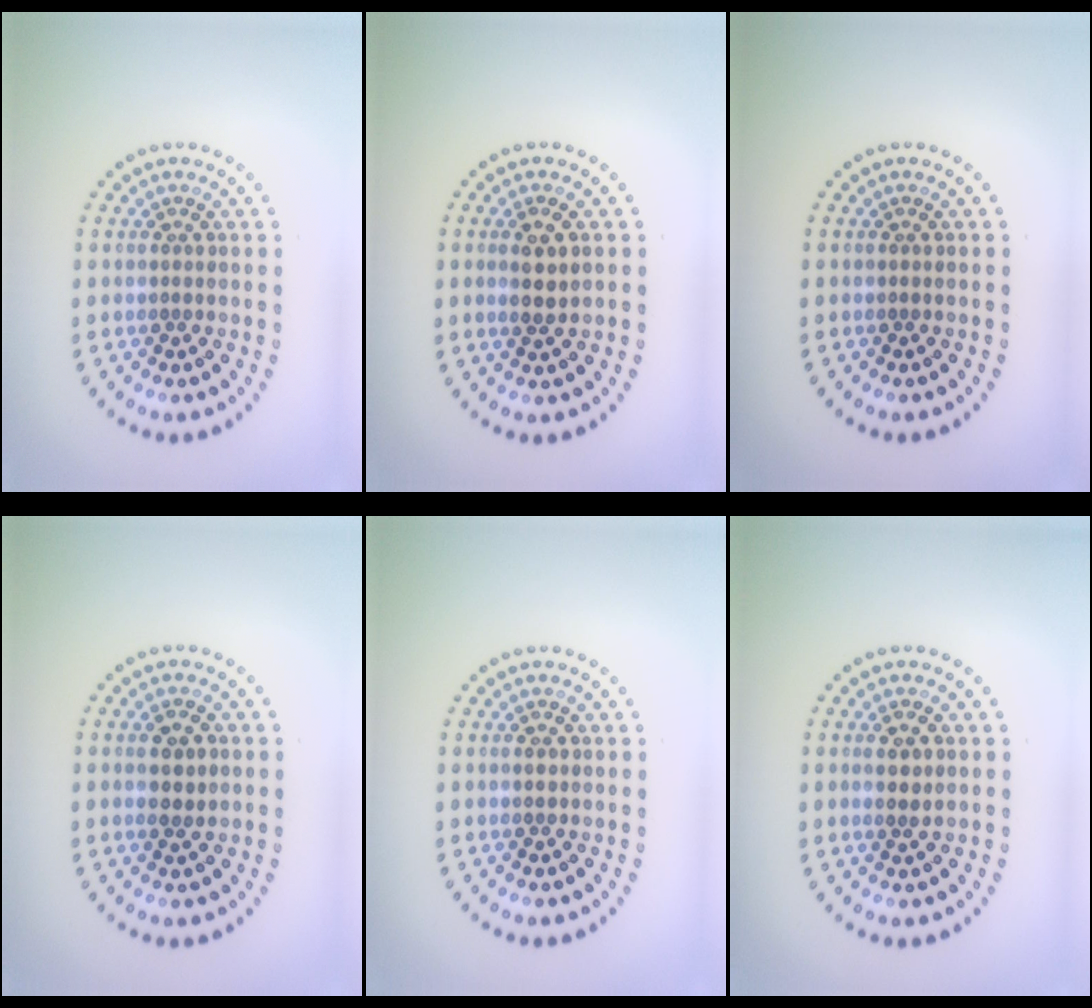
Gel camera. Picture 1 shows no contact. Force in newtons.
{"total": 1.6, "press": 1.5, "slide": 0.4}
{"total": 0.0}
{"total": 2.2, "press": 2.2, "slide": 0.2}
{"total": 1.0, "press": 1.0, "slide": 0.1}
{"total": 1.2, "press": 1.2, "slide": 0.4}